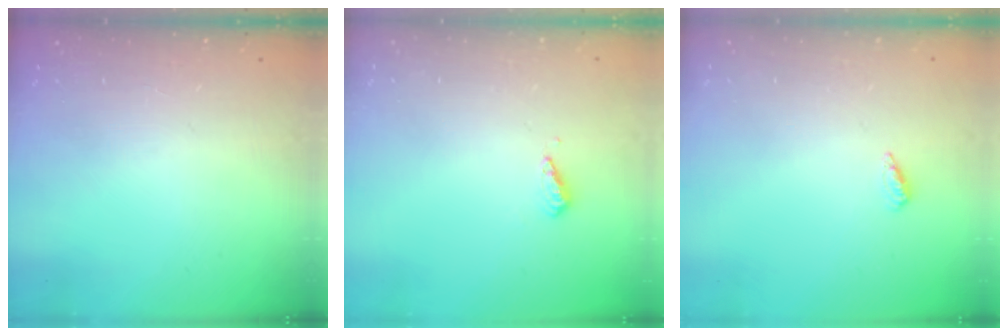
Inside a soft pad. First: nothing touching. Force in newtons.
{"total": 3.1, "press": 3.0, "slide": 0.7}
{"total": 2.6, "press": 2.2, "slide": 1.3}